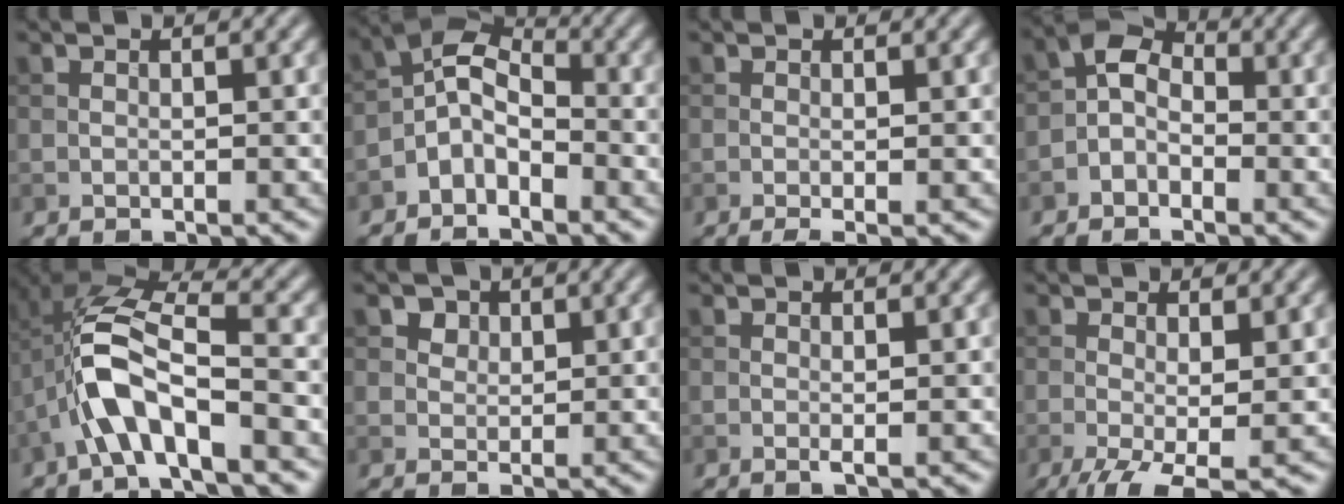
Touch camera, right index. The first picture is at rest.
{"total": 4.1, "force": [-2.2, 2.3, 2.6], "torque": [-0.046, 0.012, -0.054]}
{"total": 1.7, "force": [-0.6, 0.4, 1.6], "torque": [-0.028, -0.007, -0.011]}
{"total": 3.2, "force": [-1.3, 2.2, 2.1], "torque": [-0.034, 0.014, -0.033]}
{"total": 7.9, "force": [-2.9, 3.0, 6.7], "torque": [-0.141, 0.016, -0.061]}
{"total": 3.2, "force": [1.9, 2.2, 1.3], "torque": [-0.034, -0.004, 0.034]}
{"total": 0.6, "force": [0.0, 0.0, 0.6], "torque": [-0.012, -0.003, -0.001]}
{"total": 5.1, "force": [-1.9, 1.3, 4.6], "torque": [-0.091, -0.012, -0.032]}